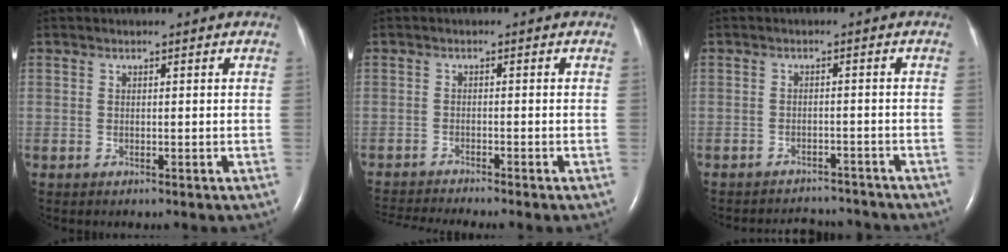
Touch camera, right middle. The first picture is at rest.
{"total": 6.5, "force": [-6.0, -1.5, 2.1], "torque": [-0.024, -0.017, -0.098]}
{"total": 8.3, "force": [-8.0, 2.0, 0.9], "torque": [-0.016, 0.007, -0.098]}